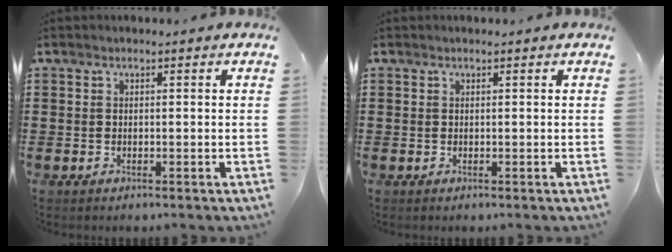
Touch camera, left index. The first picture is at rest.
{"total": 0.0}